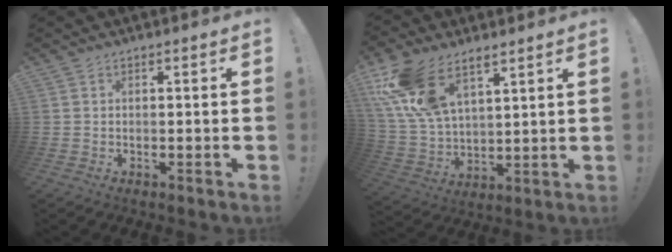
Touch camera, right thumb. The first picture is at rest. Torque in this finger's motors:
{"motor_torque": [1.87, 3.13, 0.69, -0.12, 0.61]}